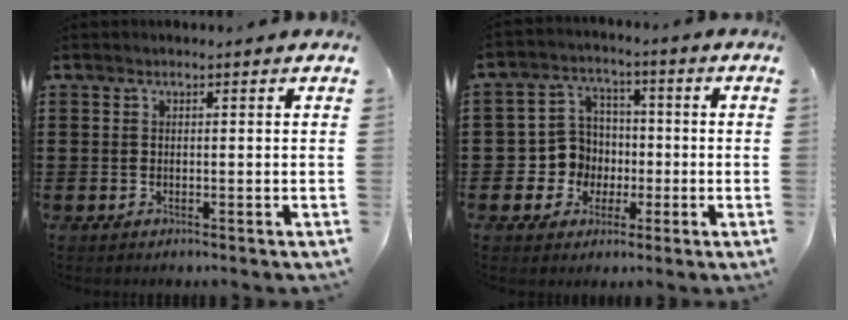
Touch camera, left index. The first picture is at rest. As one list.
[{"total": 6.9, "force": [-0.8, 6.8, 1.3], "torque": [-0.058, 0.012, -0.011]}]